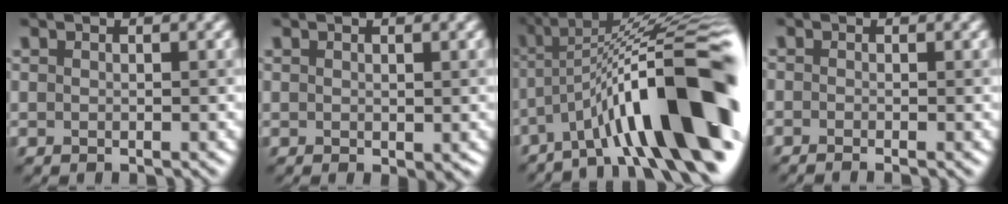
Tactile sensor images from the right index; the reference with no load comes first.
{"total": 0.9, "force": [-0.2, 0.3, 0.9], "torque": [-0.010, -0.001, 0.010]}
{"total": 14.8, "force": [-5.6, 3.4, 13.2], "torque": [-0.183, 0.029, -0.084]}
{"total": 1.2, "force": [-0.9, 0.3, 0.7], "torque": [0.002, -0.006, -0.015]}